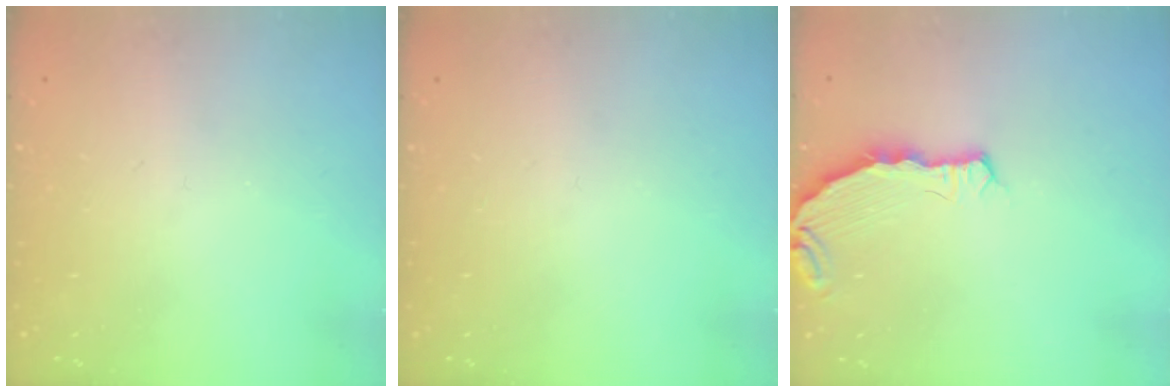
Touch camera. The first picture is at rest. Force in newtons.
{"total": 0.0}
{"total": 7.1, "press": 5.4, "slide": 4.7}